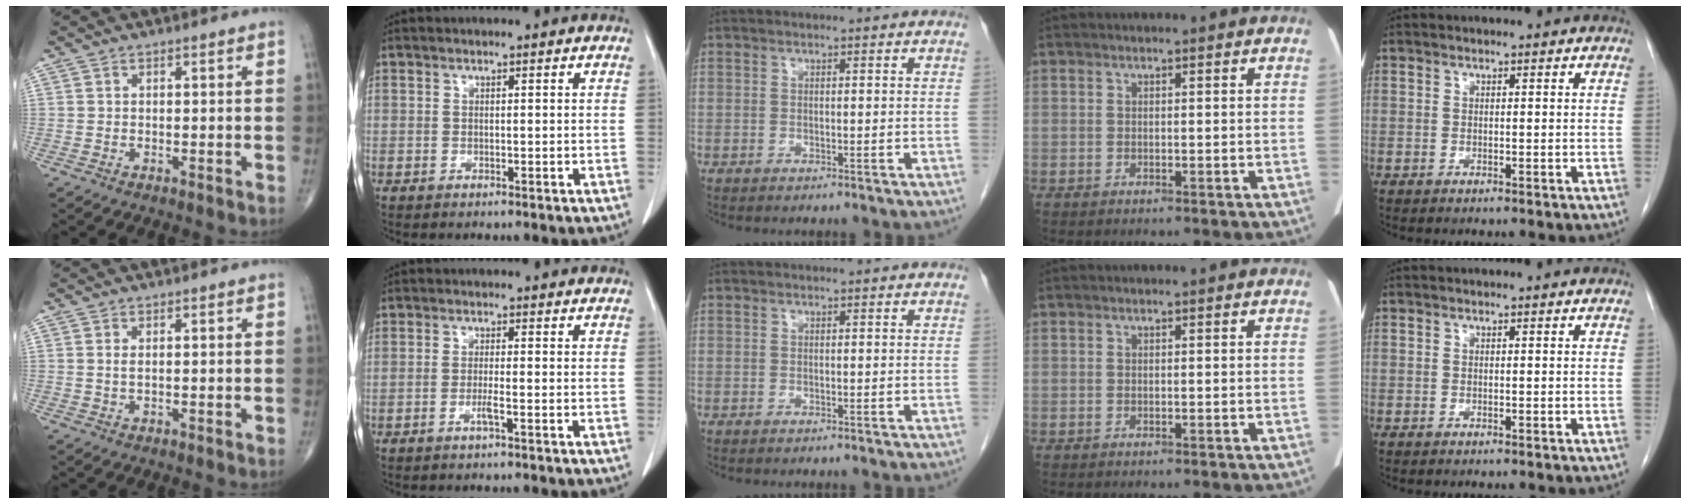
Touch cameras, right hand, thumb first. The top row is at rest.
{"thumb": {"total": 1.0, "force": [0.2, 0.4, 0.9], "torque": [-0.022, -0.001, 0.006]}, "index": {"total": 1.7, "force": [-0.8, -0.3, 1.4], "torque": [-0.029, -0.001, -0.016]}}